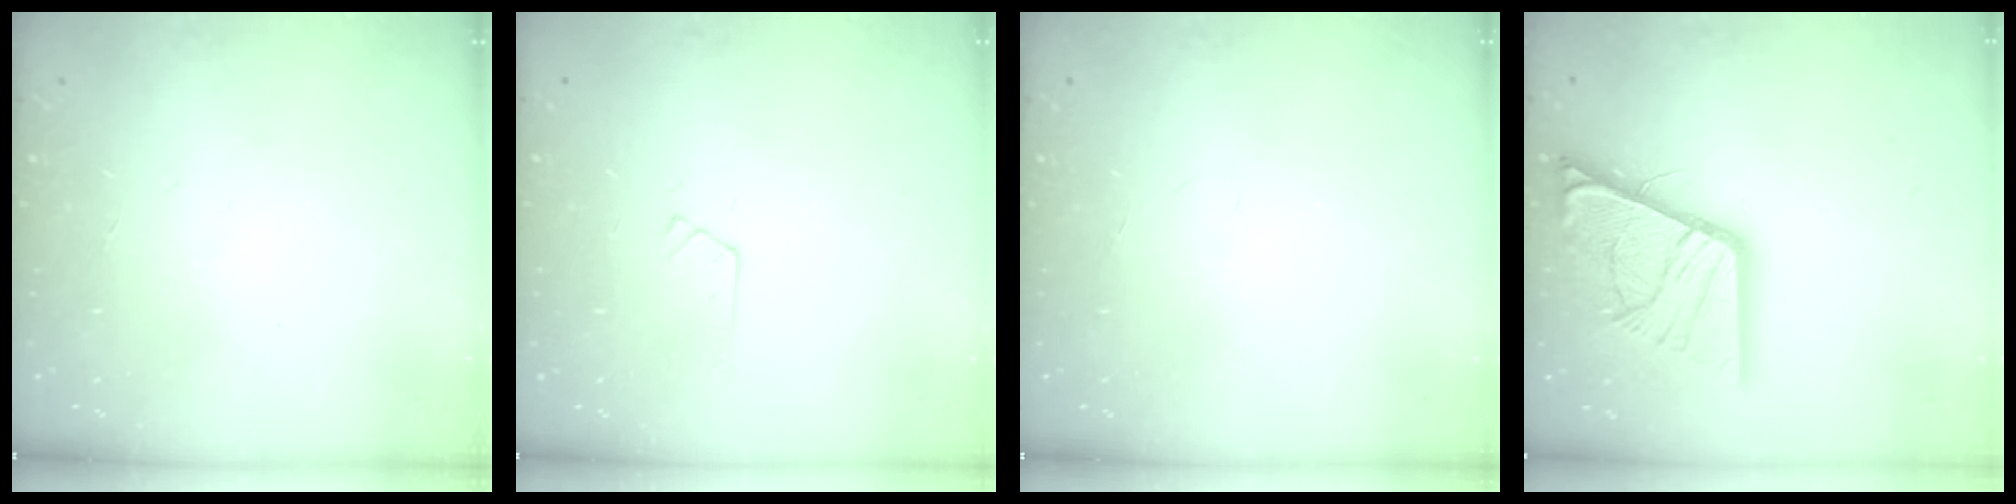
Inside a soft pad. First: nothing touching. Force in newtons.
{"total": 5.2, "press": 5.2, "slide": 0.5}
{"total": 0.0}
{"total": 22.3, "press": 22.1, "slide": 2.5}